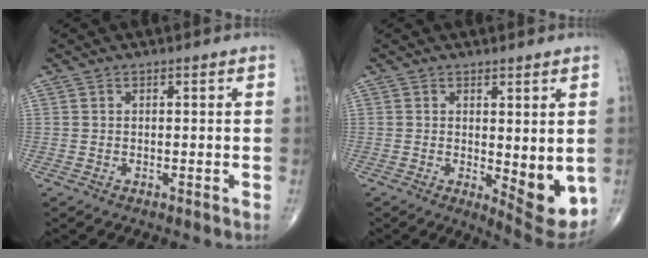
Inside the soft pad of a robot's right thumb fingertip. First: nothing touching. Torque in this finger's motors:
{"motor_torque": [-0.53, 0.61, 0.27, 0.22, 0.07]}